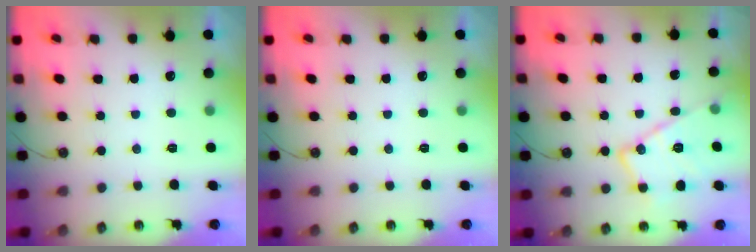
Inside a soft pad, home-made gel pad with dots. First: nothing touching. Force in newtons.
{"total": 0.0}
{"total": 15.3, "press": 15.3, "slide": 0.6}